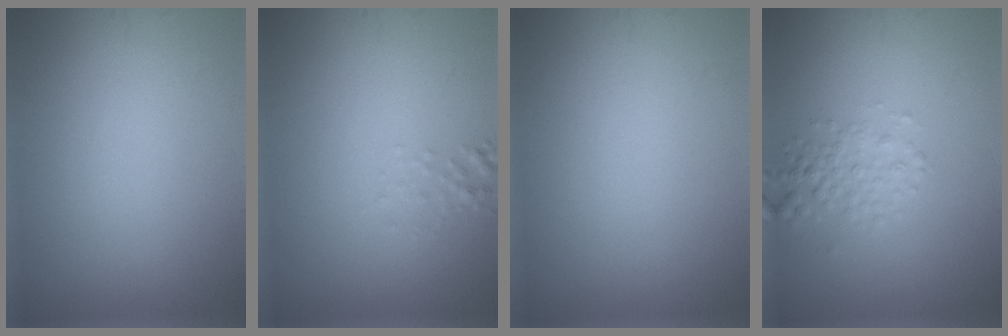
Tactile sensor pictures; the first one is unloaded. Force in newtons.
{"total": 0.8, "press": 0.8, "slide": 0.1}
{"total": 0.0}
{"total": 2.2, "press": 2.2, "slide": 0.1}